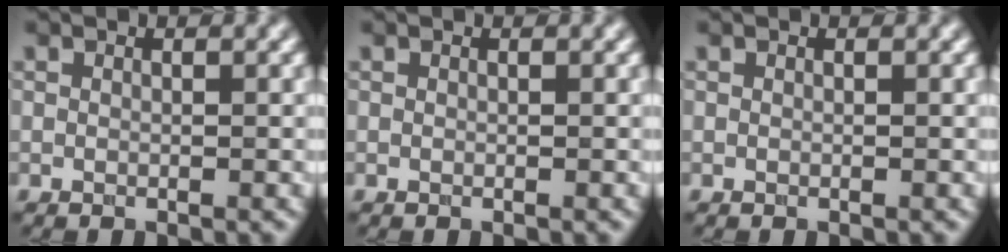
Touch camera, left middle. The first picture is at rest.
{"total": 0.0}
{"total": 0.0}